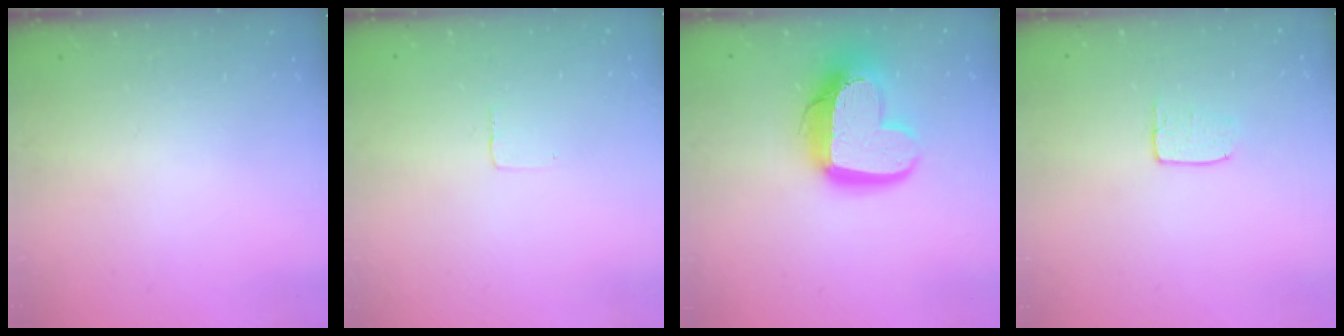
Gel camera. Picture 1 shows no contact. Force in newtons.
{"total": 1.9, "press": 1.9, "slide": 0.1}
{"total": 17.2, "press": 17.2, "slide": 1.5}
{"total": 5.4, "press": 5.4, "slide": 0.3}